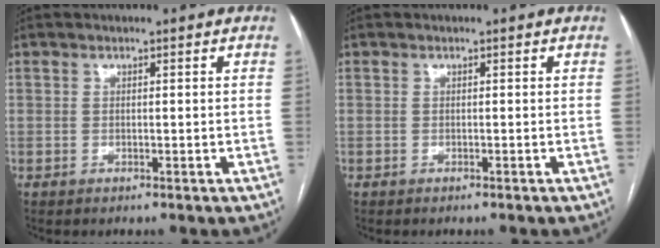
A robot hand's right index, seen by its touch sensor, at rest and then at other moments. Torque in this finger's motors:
{"motor_torque": [0.01, 0.03, 0.03, 0.01]}